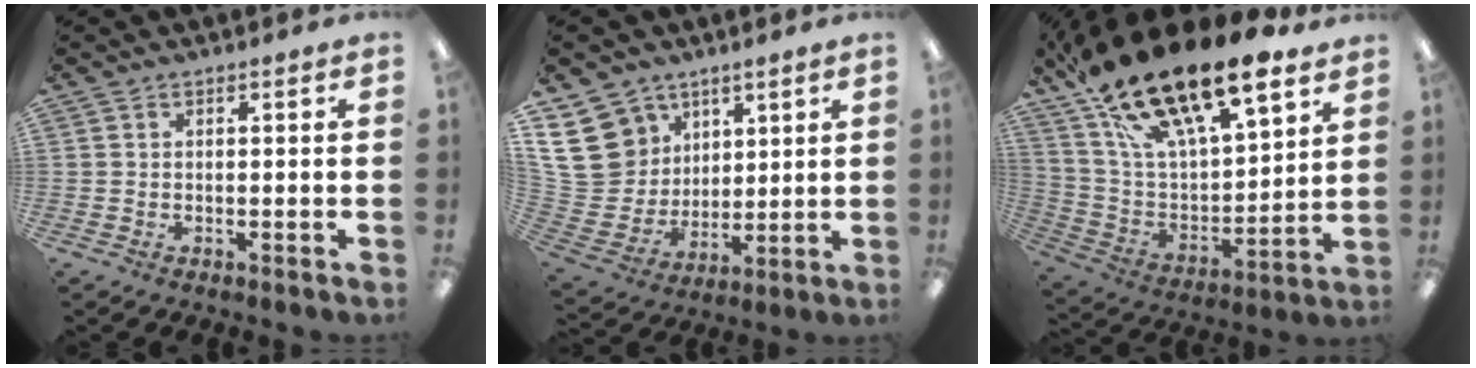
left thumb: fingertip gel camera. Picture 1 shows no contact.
{"total": 16.1, "force": [7.6, 12.8, 6.1], "torque": [-0.151, -0.037, 0.153]}
{"total": 24.1, "force": [18.3, 7.5, 13.9], "torque": [-0.251, -0.111, 0.315]}